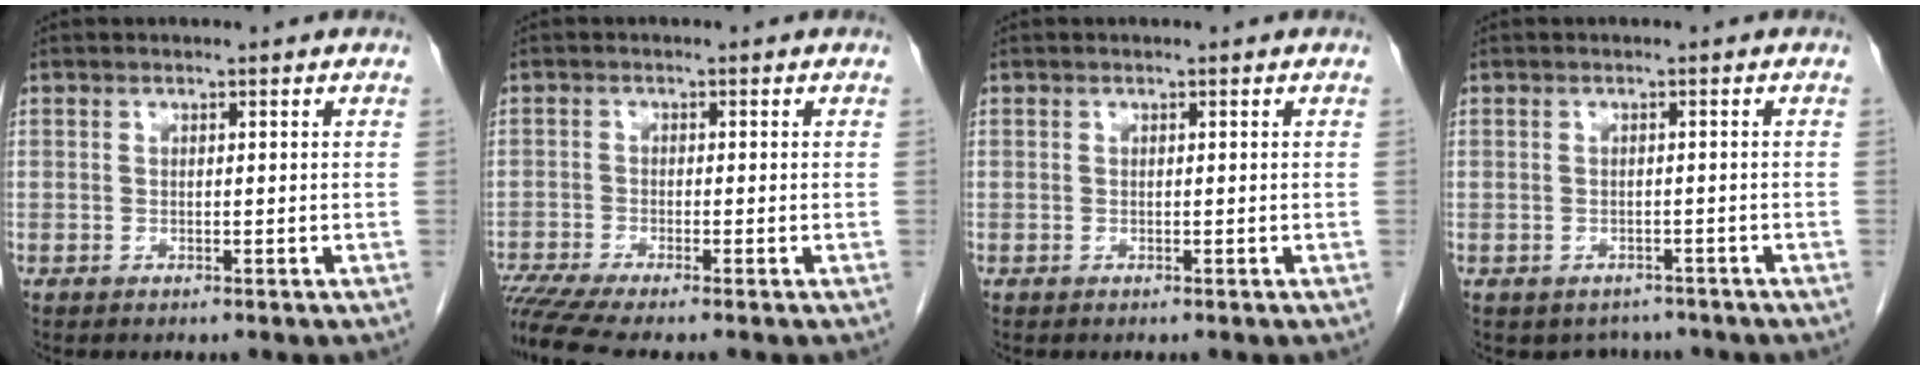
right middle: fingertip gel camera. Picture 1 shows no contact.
{"total": 6.9, "force": [-5.8, -0.7, 3.6], "torque": [-0.066, -0.015, -0.102]}
{"total": 0.0}
{"total": 3.7, "force": [-3.0, 2.1, 0.3], "torque": [0.000, 0.009, -0.038]}